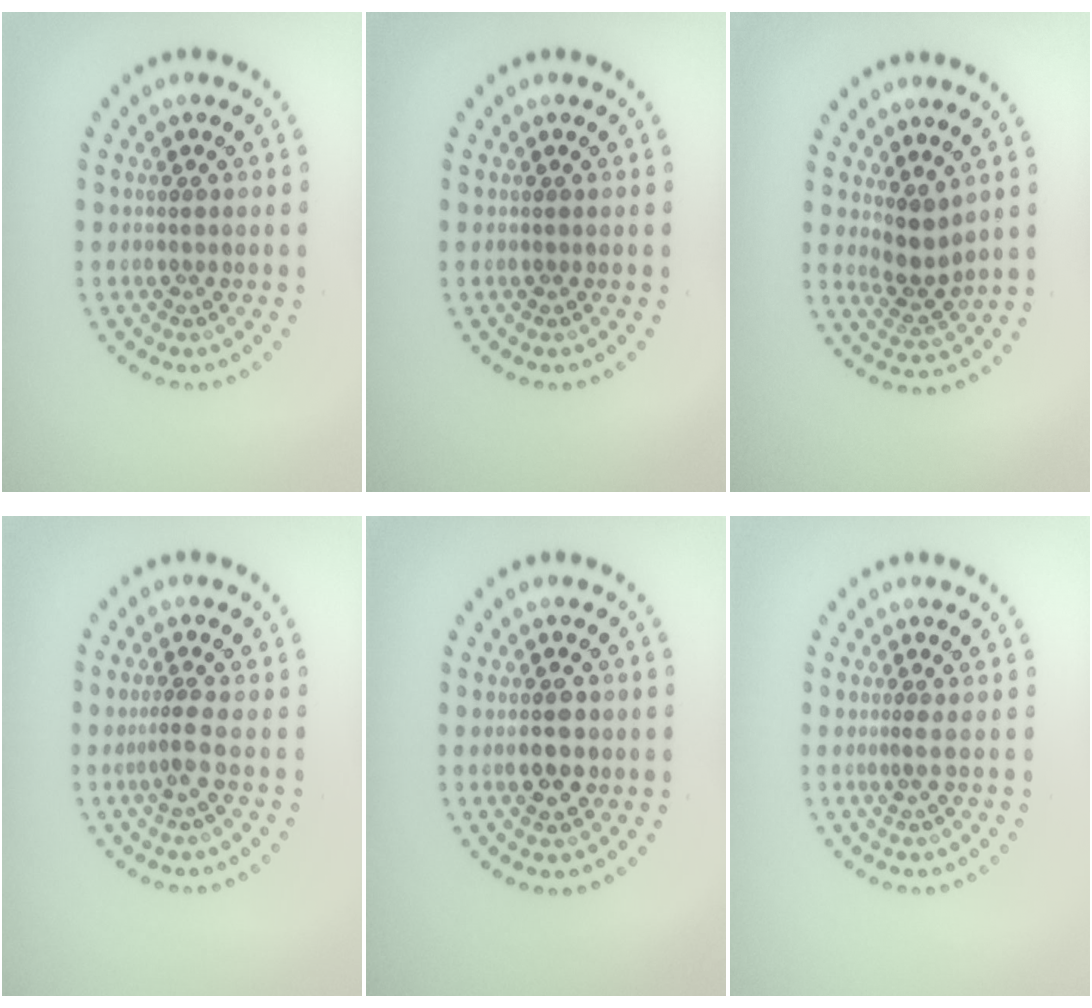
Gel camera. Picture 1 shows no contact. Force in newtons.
{"total": 0.0}
{"total": 2.6, "press": 2.1, "slide": 1.6}
{"total": 1.8, "press": 1.1, "slide": 1.4}
{"total": 3.0, "press": 3.0, "slide": 0.1}
{"total": 0.7, "press": 0.2, "slide": 0.6}